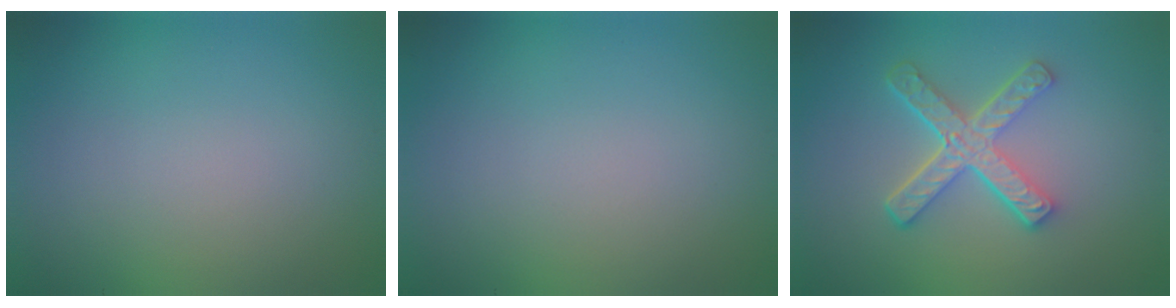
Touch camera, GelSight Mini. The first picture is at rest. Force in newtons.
{"total": 0.0}
{"total": 4.9, "press": 3.5, "slide": 3.4}